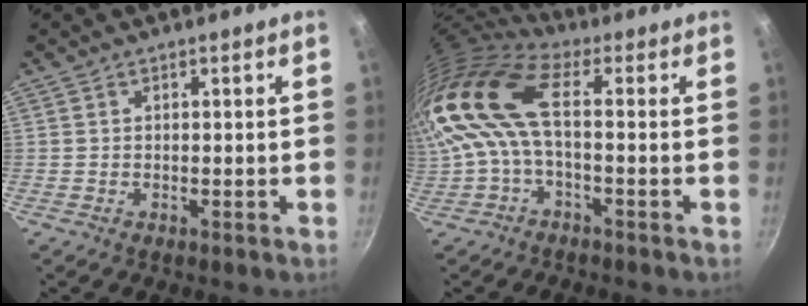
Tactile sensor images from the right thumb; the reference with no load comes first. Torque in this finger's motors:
{"motor_torque": [-0.82, 2.25, 2.77, 0.00, 0.84]}